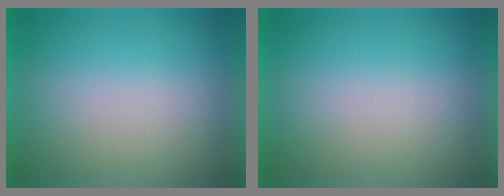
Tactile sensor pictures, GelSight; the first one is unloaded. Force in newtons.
{"total": 0.0}